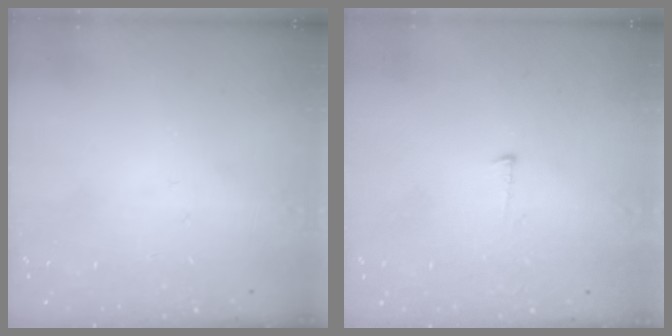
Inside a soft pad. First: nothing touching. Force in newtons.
{"total": 3.0, "press": 3.0, "slide": 0.3}